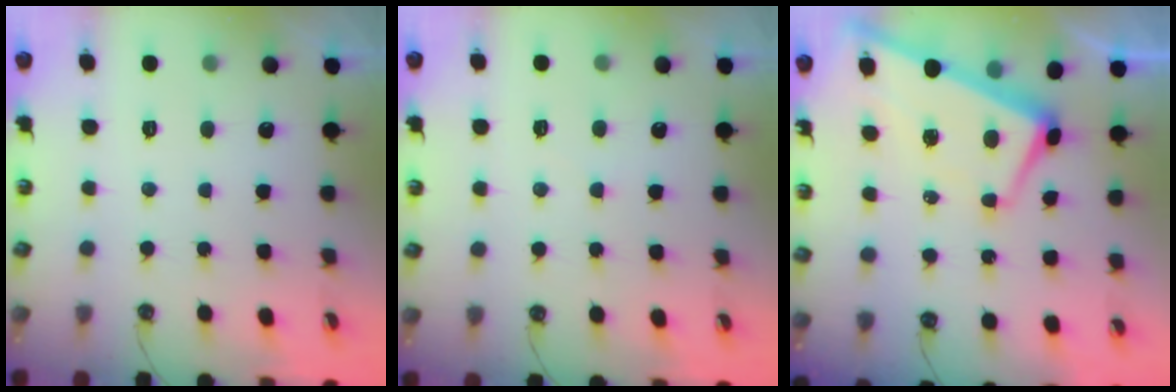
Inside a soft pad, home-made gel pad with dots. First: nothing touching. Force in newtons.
{"total": 4.3, "press": 4.3, "slide": 0.4}
{"total": 1.1, "press": 0.6, "slide": 0.9}